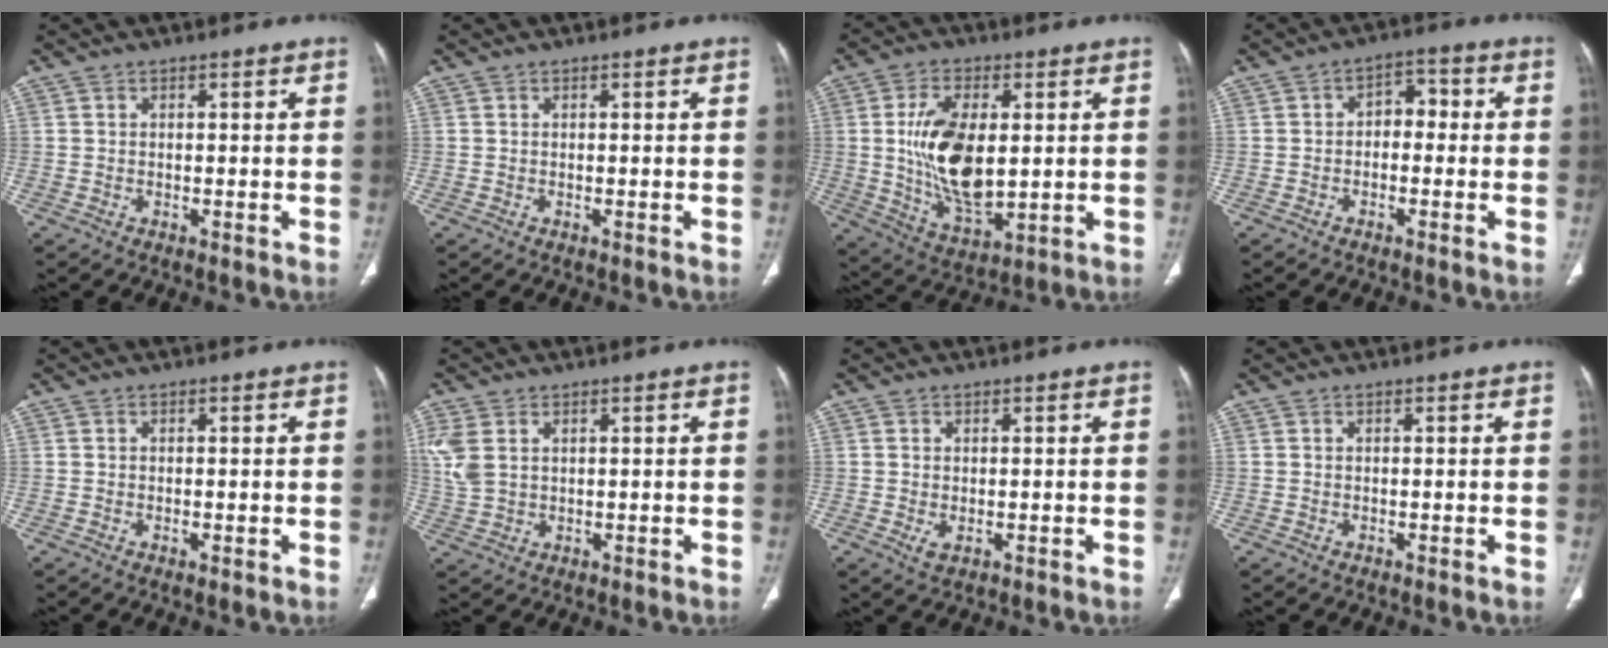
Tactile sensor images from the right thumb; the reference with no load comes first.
{"total": 0.0}
{"total": 15.6, "force": [1.3, 8.1, 13.2], "torque": [-0.232, -0.016, 0.034]}
{"total": 5.6, "force": [-0.6, 3.9, 4.0], "torque": [-0.029, 0.033, -0.022]}
{"total": 0.7, "force": [-0.2, 0.3, 0.6], "torque": [-0.012, -0.002, -0.003]}
{"total": 5.8, "force": [1.9, 3.7, 4.0], "torque": [-0.103, 0.004, 0.047]}
{"total": 1.7, "force": [-0.3, 1.1, 1.3], "torque": [-0.027, -0.005, 0.000]}
{"total": 0.0}